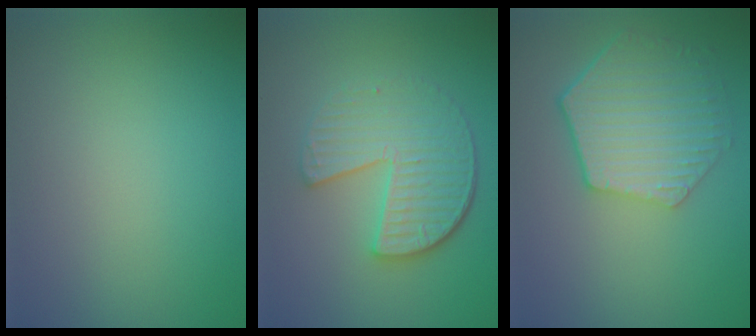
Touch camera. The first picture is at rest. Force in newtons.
{"total": 5.3, "press": 4.0, "slide": 3.5}
{"total": 6.0, "press": 5.2, "slide": 3.0}